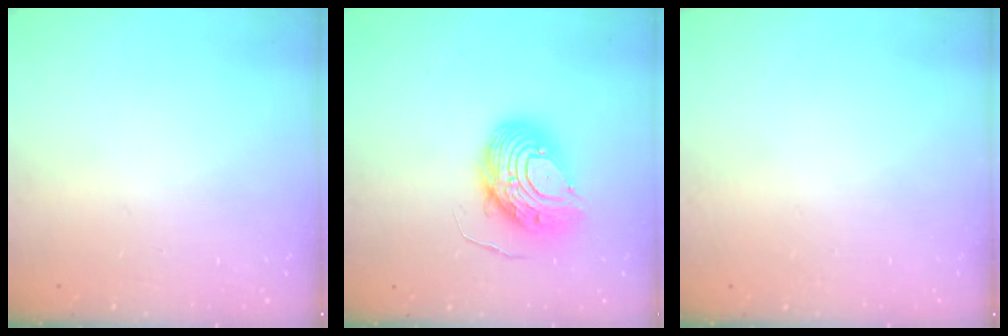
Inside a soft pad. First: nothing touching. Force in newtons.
{"total": 12.1, "press": 12.1, "slide": 1.4}
{"total": 0.0}